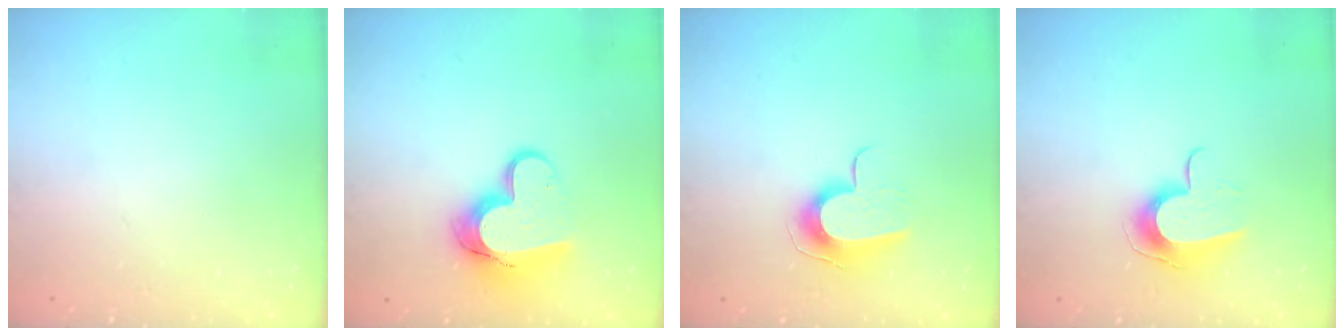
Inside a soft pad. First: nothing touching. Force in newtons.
{"total": 13.7, "press": 13.7, "slide": 1.3}
{"total": 10.1, "press": 10.1, "slide": 0.5}
{"total": 9.9, "press": 9.9, "slide": 0.4}